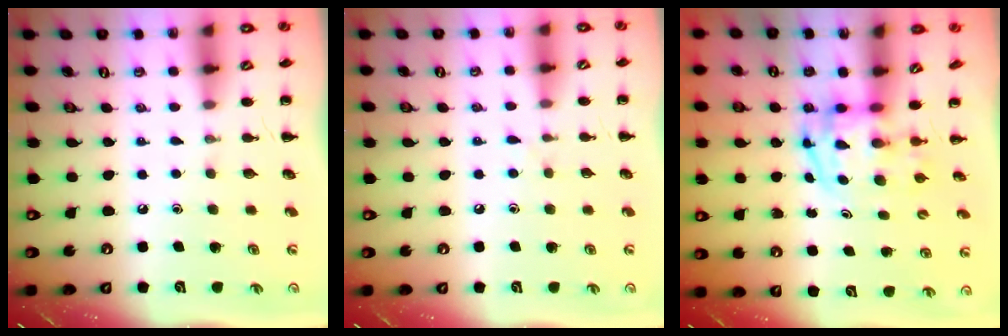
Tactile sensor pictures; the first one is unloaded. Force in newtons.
{"total": 3.1, "press": 2.8, "slide": 1.4}
{"total": 3.8, "press": 3.8, "slide": 0.6}